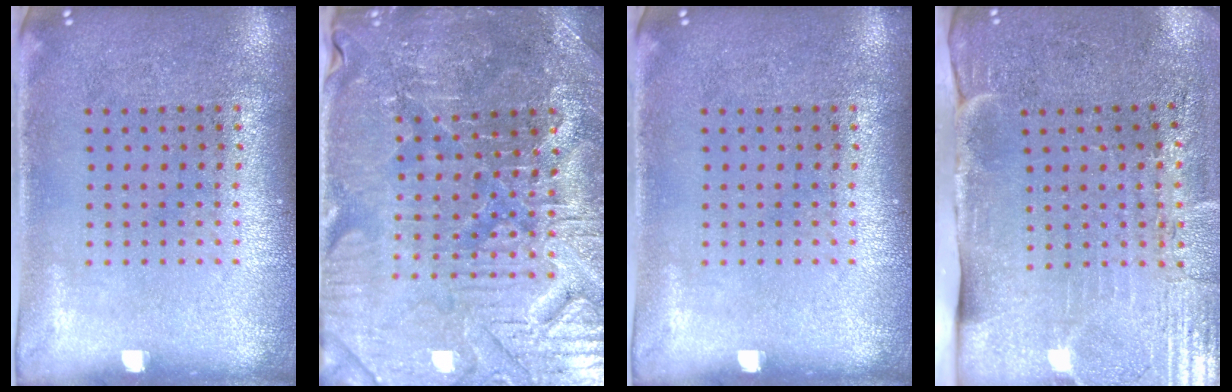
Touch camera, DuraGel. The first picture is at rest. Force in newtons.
{"total": 3.8, "press": 3.8, "slide": 0.6}
{"total": 0.0}
{"total": 4.6, "press": 3.7, "slide": 2.7}